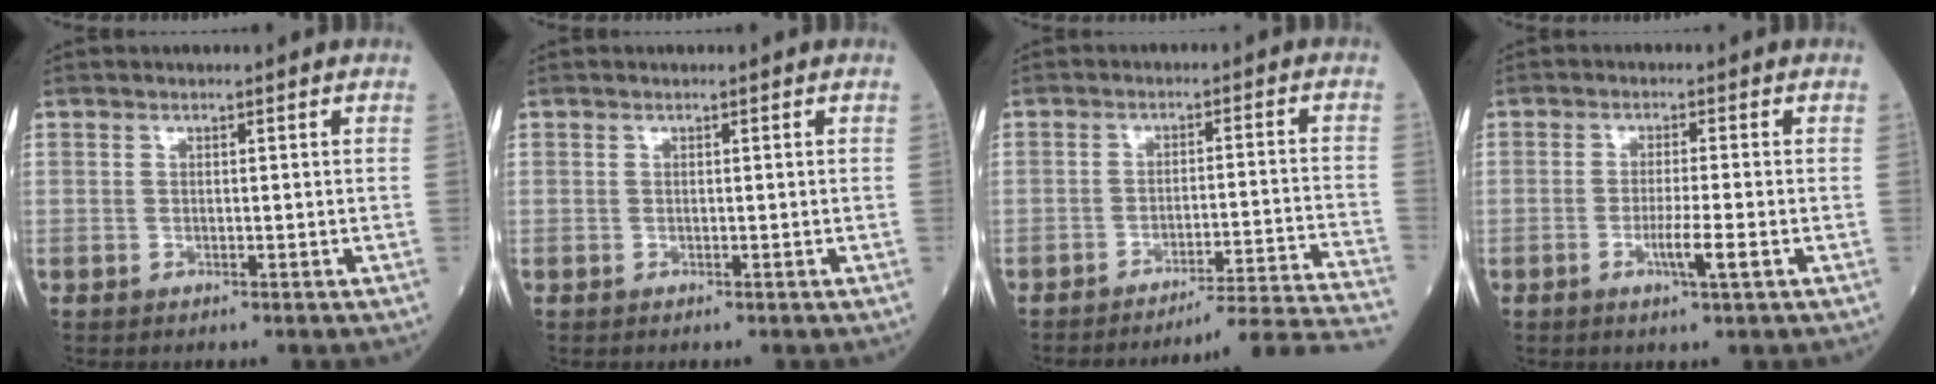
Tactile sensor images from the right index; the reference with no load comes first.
{"total": 0.0}
{"total": 16.9, "force": [-16.1, -3.9, 3.5], "torque": [0.001, -0.016, -0.209]}
{"total": 4.0, "force": [-1.4, -0.2, 3.7], "torque": [-0.068, -0.007, -0.027]}